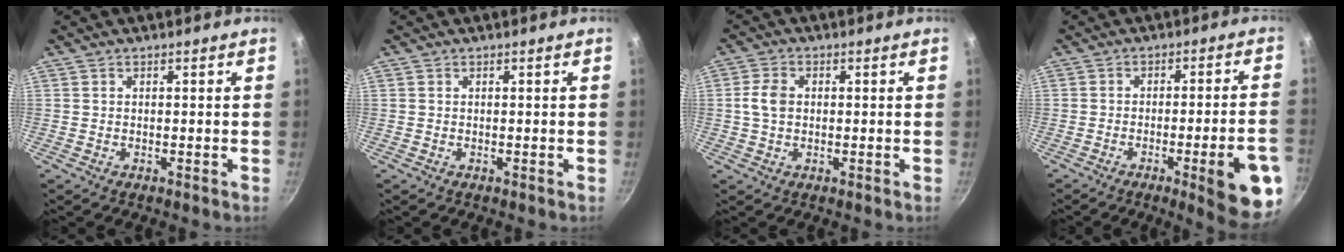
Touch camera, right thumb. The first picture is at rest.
{"total": 0.0}
{"total": 4.4, "force": [0.2, 3.2, 3.1], "torque": [-0.057, 0.010, 0.000]}
{"total": 13.6, "force": [-5.5, 2.4, 12.2], "torque": [-0.136, 0.026, -0.066]}